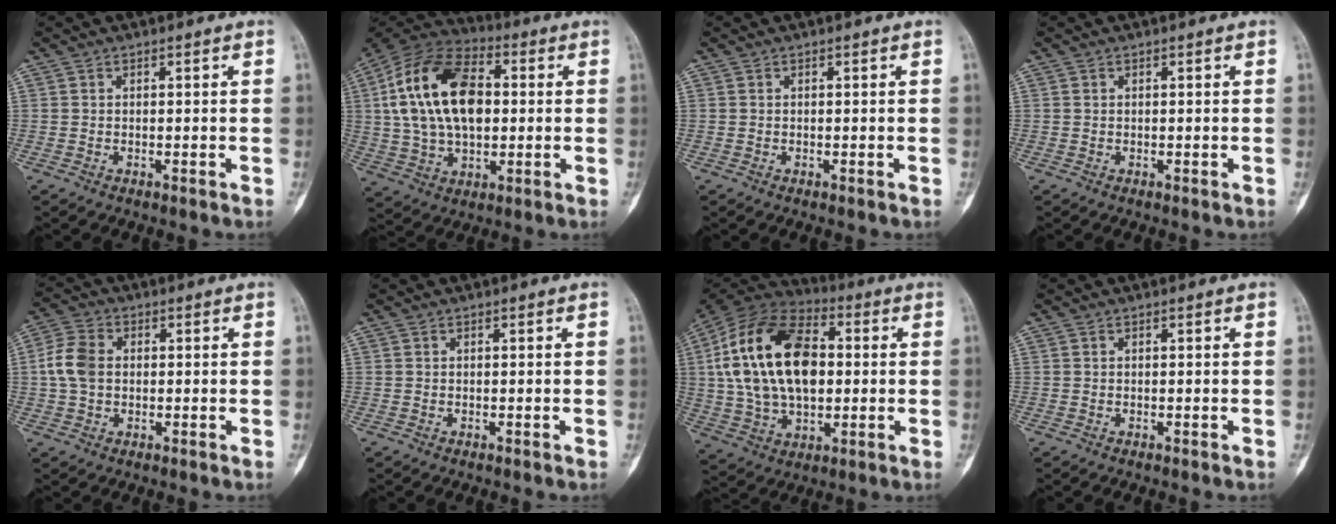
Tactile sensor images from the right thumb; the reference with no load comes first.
{"total": 21.2, "force": [2.7, 12.7, 16.8], "torque": [-0.303, 0.017, 0.045]}
{"total": 0.0}
{"total": 0.0}
{"total": 6.7, "force": [0.3, 4.9, 4.6], "torque": [-0.098, 0.014, 0.000]}
{"total": 0.0}
{"total": 23.7, "force": [2.6, 14.3, 18.7], "torque": [-0.342, 0.013, 0.043]}
{"total": 0.0}